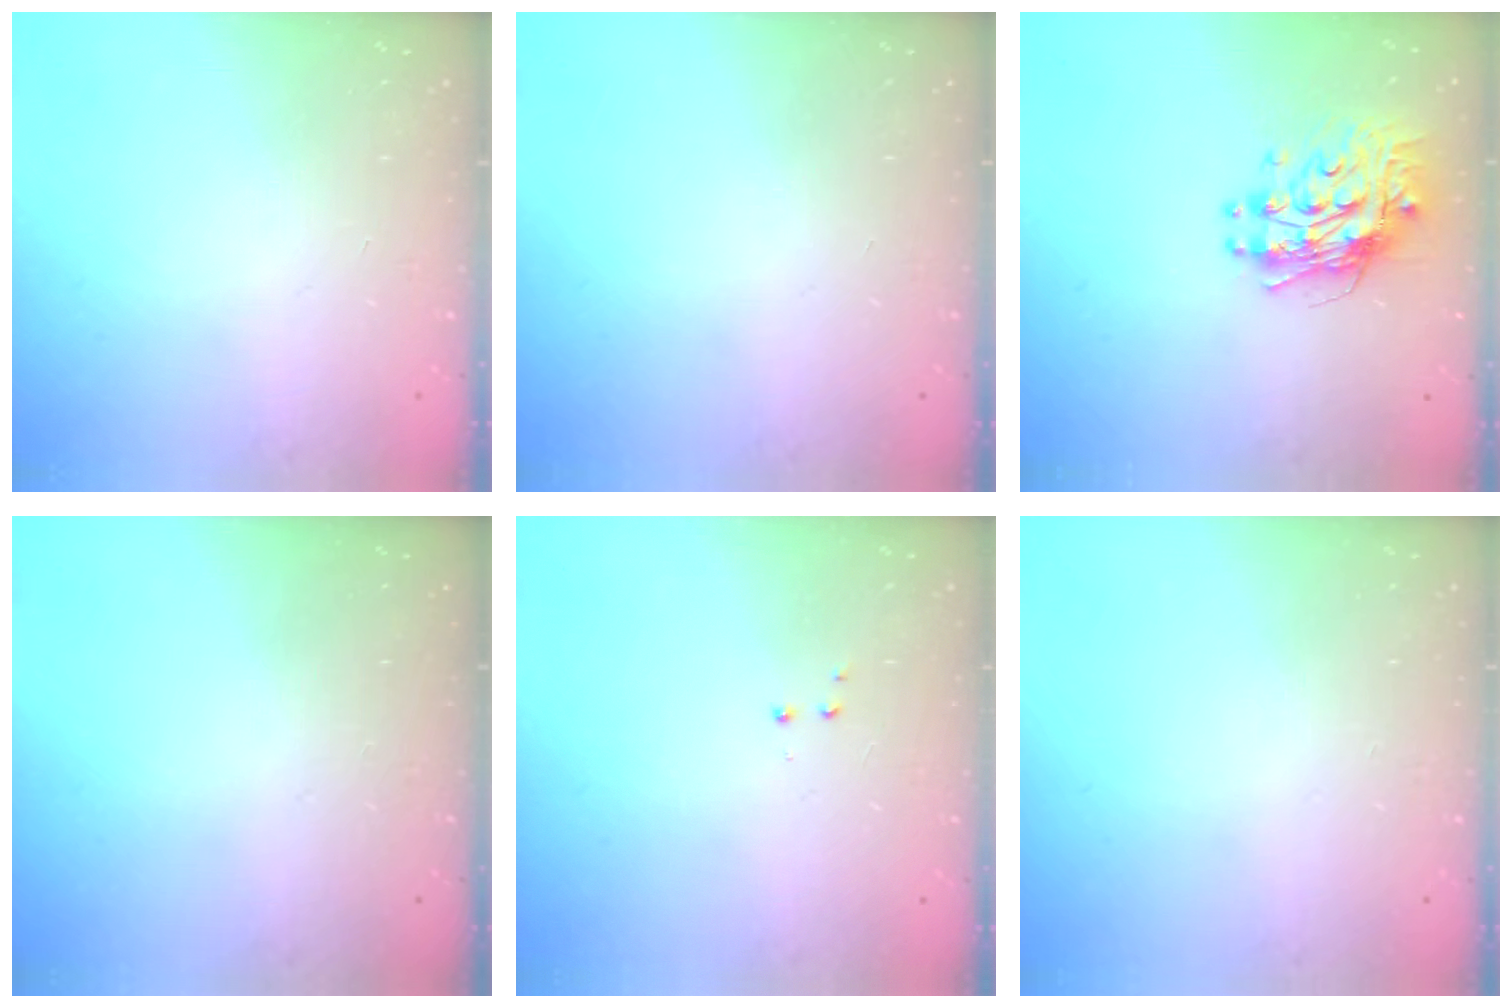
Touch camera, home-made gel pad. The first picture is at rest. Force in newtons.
{"total": 0.0}
{"total": 10.1, "press": 10.1, "slide": 0.8}
{"total": 0.0}
{"total": 2.8, "press": 2.7, "slide": 0.5}
{"total": 0.0}